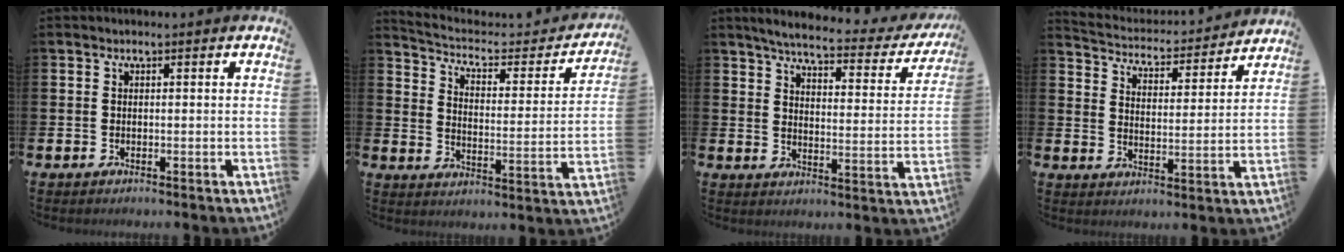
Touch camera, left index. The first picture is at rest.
{"total": 4.6, "force": [3.8, 2.1, 1.7], "torque": [-0.049, -0.031, 0.053]}
{"total": 4.9, "force": [4.3, 0.9, 2.2], "torque": [-0.057, -0.035, 0.063]}
{"total": 4.4, "force": [4.3, 1.0, 0.4], "torque": [-0.035, -0.042, 0.068]}